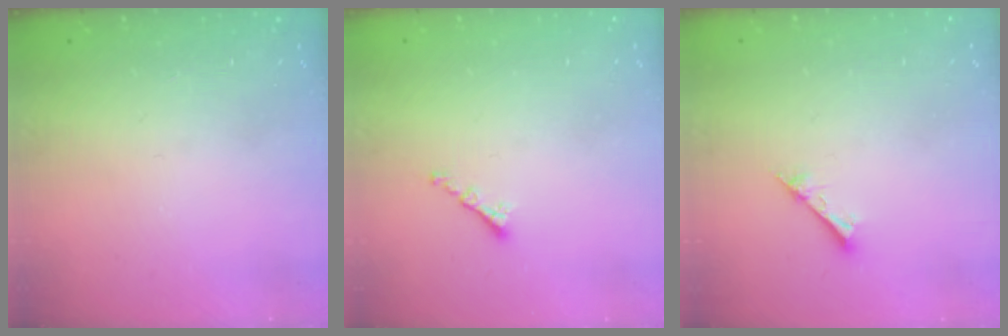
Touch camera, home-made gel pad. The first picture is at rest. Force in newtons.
{"total": 1.3, "press": 1.2, "slide": 0.5}
{"total": 1.2, "press": 1.2, "slide": 0.1}